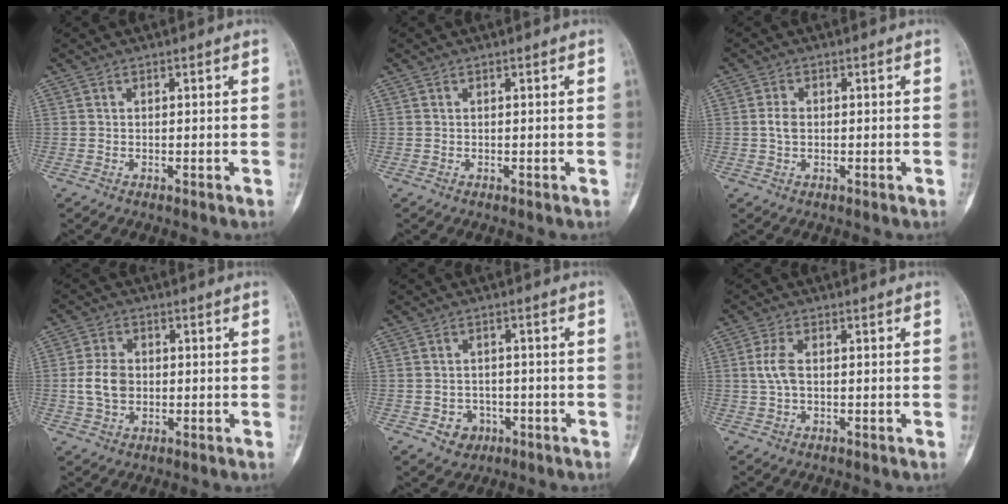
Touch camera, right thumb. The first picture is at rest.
{"total": 0.0}
{"total": 2.5, "force": [0.0, 1.7, 1.8], "torque": [-0.035, 0.004, -0.001]}
{"total": 6.4, "force": [-0.3, 4.7, 4.3], "torque": [-0.073, 0.007, -0.007]}
{"total": 4.4, "force": [-1.8, 3.8, 1.4], "torque": [0.002, 0.014, -0.020]}
{"total": 4.0, "force": [0.2, 2.1, 3.3], "torque": [-0.078, 0.007, 0.002]}